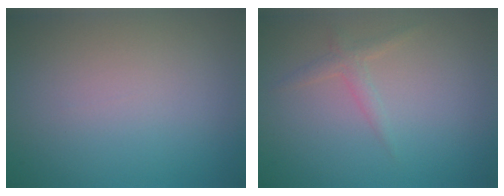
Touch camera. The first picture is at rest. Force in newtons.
{"total": 1.3, "press": 1.3, "slide": 0.0}